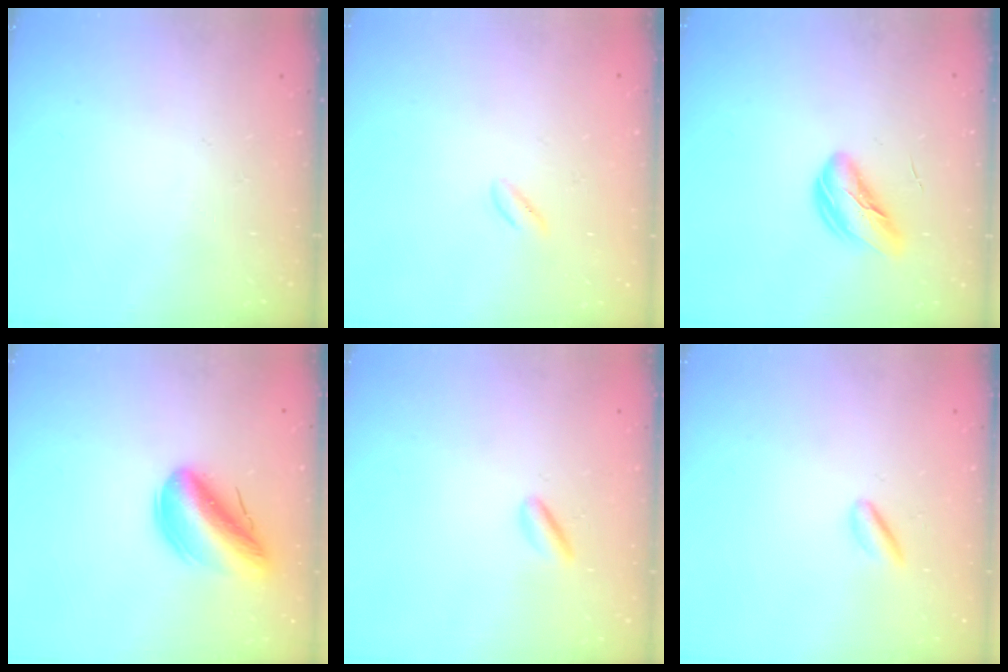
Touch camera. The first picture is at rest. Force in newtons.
{"total": 0.8, "press": 0.4, "slide": 0.7}
{"total": 6.6, "press": 6.5, "slide": 0.8}
{"total": 13.0, "press": 12.9, "slide": 1.7}
{"total": 2.2, "press": 2.1, "slide": 0.6}
{"total": 2.1, "press": 2.0, "slide": 0.7}